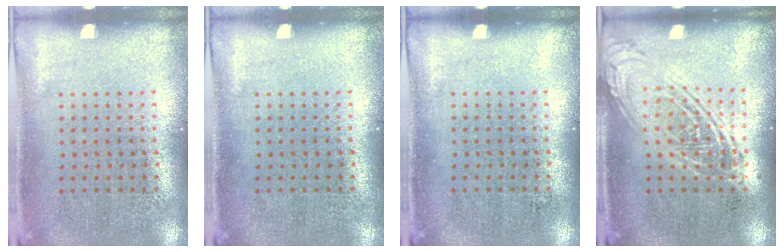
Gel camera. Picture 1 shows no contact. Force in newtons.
{"total": 0.0}
{"total": 0.0}
{"total": 2.4, "press": 2.4, "slide": 0.2}